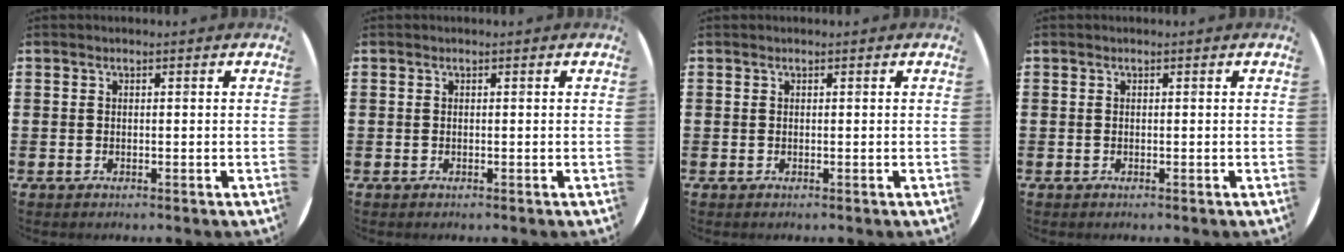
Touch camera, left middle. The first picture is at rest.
{"total": 0.0}
{"total": 0.0}
{"total": 0.0}